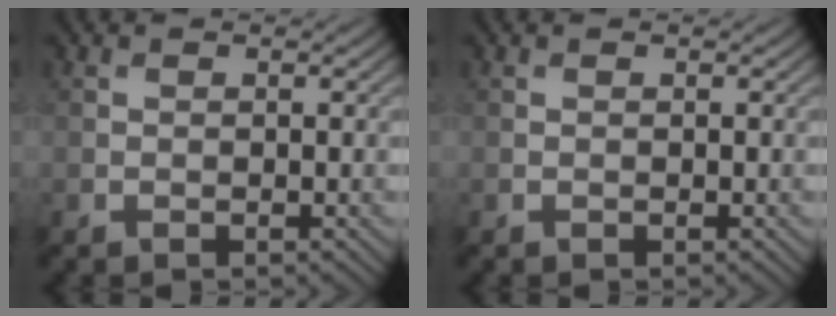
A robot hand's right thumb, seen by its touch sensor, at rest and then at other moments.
{"total": 0.0}